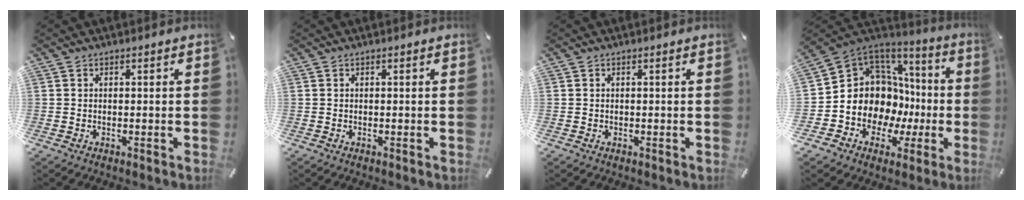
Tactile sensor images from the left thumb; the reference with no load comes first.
{"total": 0.0}
{"total": 0.0}
{"total": 13.3, "force": [-0.7, 12.4, 4.9], "torque": [-0.100, -0.040, 0.002]}